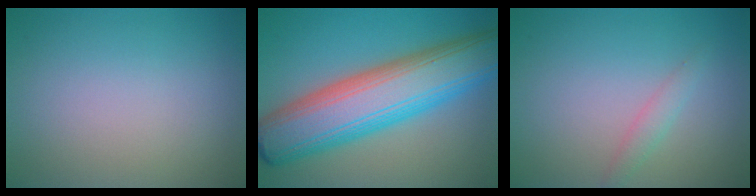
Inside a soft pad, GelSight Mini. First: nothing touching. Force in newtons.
{"total": 11.8, "press": 11.8, "slide": 0.4}
{"total": 1.3, "press": 1.3, "slide": 0.0}